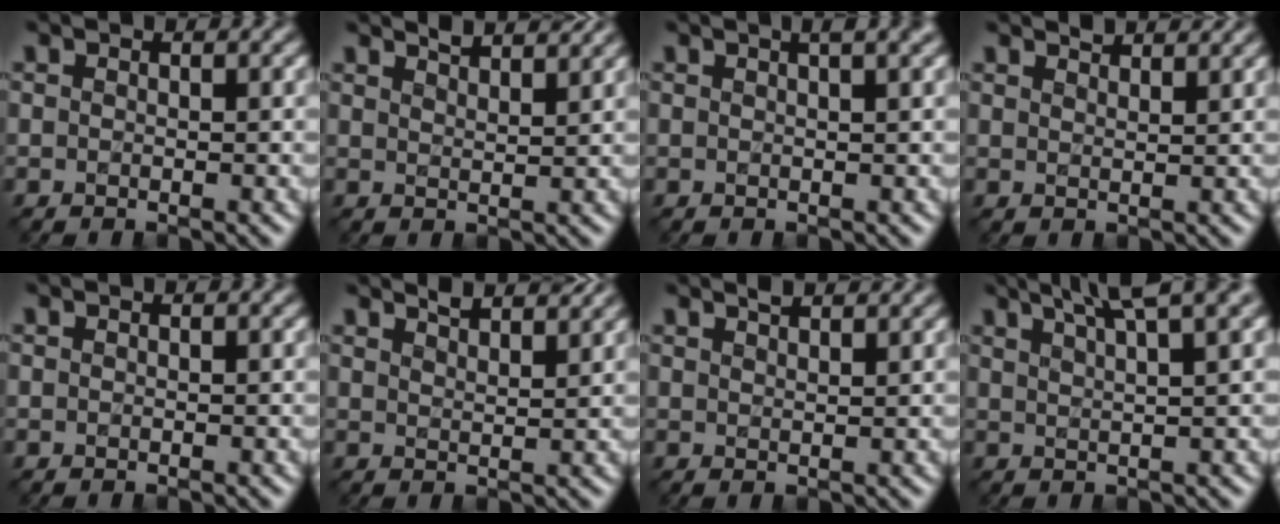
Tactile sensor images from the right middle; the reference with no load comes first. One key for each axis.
{"total": 3.0, "fx": 2.7, "fy": 0.7, "fz": 1.3, "tx": -0.002, "ty": 0.008, "tz": 0.026}
{"total": 3.7, "fx": 2.0, "fy": 1.4, "fz": 2.8, "tx": -0.011, "ty": 0.015, "tz": 0.001}
{"total": 2.0, "fx": 1.9, "fy": 0.3, "fz": 0.5, "tx": -0.007, "ty": -0.001, "tz": 0.028}
{"total": 0.0}
{"total": 3.1, "fx": 2.7, "fy": 0.7, "fz": 1.4, "tx": -0.005, "ty": 0.009, "tz": 0.028}
{"total": 2.1, "fx": 1.7, "fy": 0.5, "fz": 1.0, "tx": -0.006, "ty": 0.007, "tz": 0.019}
{"total": 6.1, "fx": 4.3, "fy": 1.1, "fz": 4.2, "tx": -0.046, "ty": 0.024, "tz": 0.050}